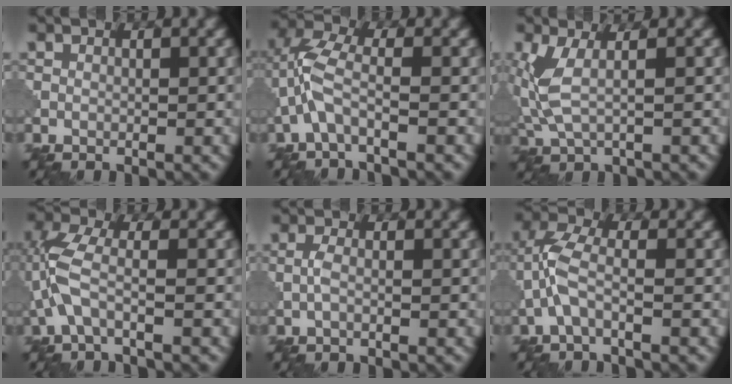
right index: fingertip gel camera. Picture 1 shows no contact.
{"total": 3.7, "force": [-1.4, 1.1, 3.3], "torque": [-0.082, 0.012, -0.044]}
{"total": 4.2, "force": [0.6, 1.6, 3.9], "torque": [-0.109, -0.005, 0.012]}
{"total": 3.9, "force": [-1.1, 1.2, 3.6], "torque": [-0.095, 0.007, -0.035]}
{"total": 1.3, "force": [-0.4, 0.4, 1.2], "torque": [-0.028, 0.001, -0.012]}
{"total": 3.4, "force": [-1.2, 1.0, 3.0], "torque": [-0.076, 0.012, -0.039]}